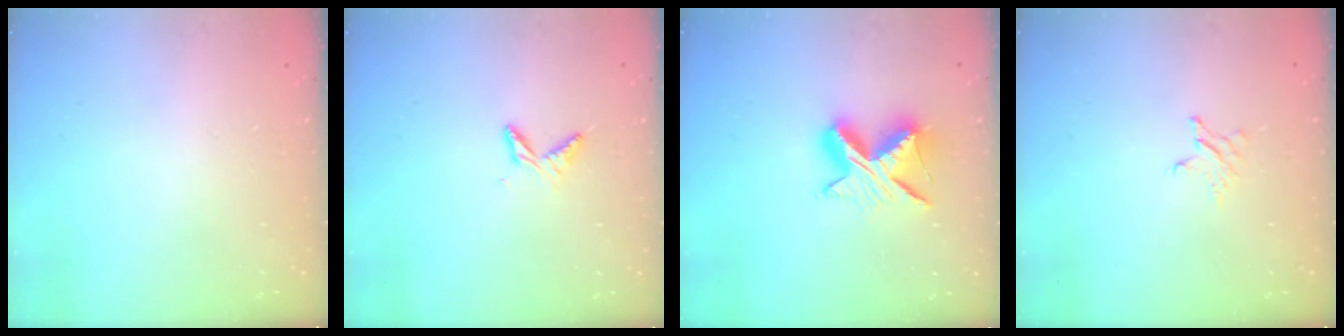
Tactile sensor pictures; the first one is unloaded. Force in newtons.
{"total": 5.6, "press": 5.5, "slide": 0.5}
{"total": 10.4, "press": 10.4, "slide": 0.9}
{"total": 2.5, "press": 2.5, "slide": 0.2}